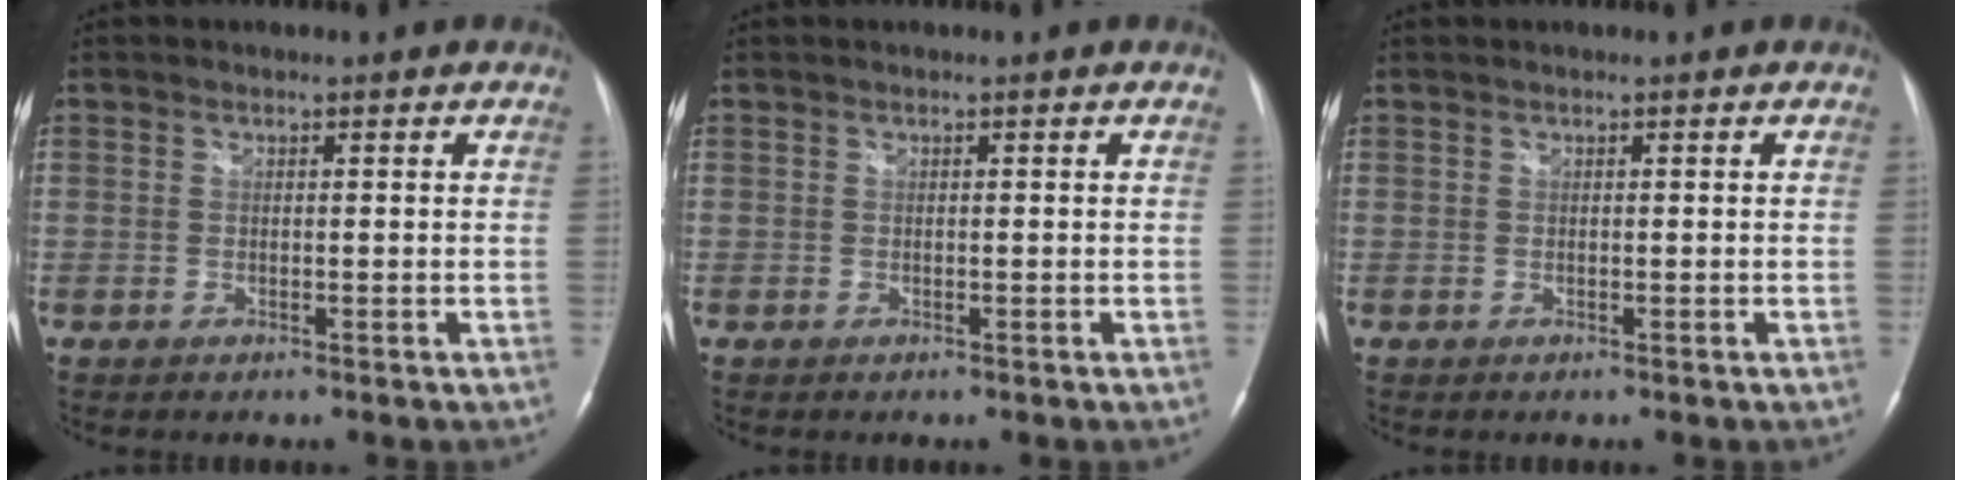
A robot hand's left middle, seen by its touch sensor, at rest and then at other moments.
{"total": 0.0}
{"total": 0.0}